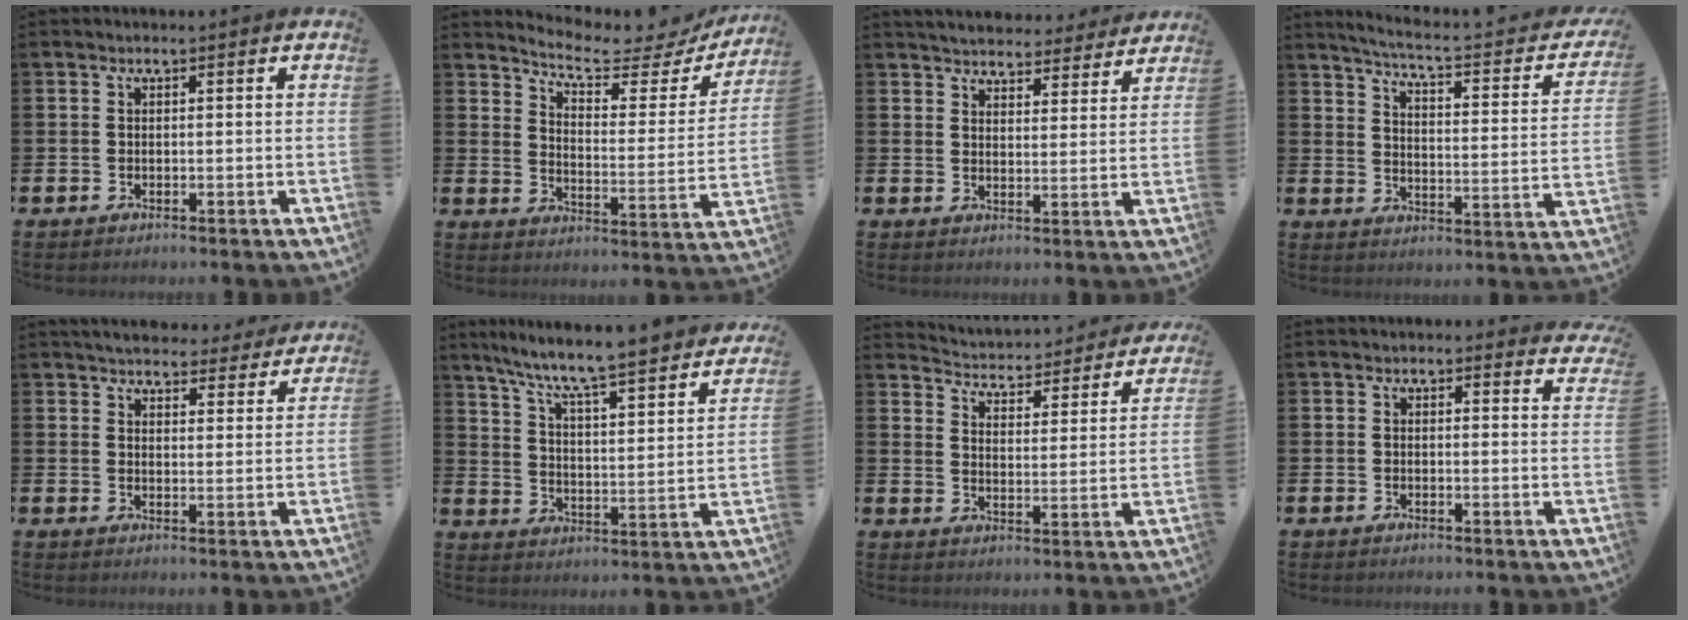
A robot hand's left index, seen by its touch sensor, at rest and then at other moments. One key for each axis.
{"total": 5.8, "fx": 5.1, "fy": 1.6, "fz": 2.2, "tx": -0.054, "ty": -0.043, "tz": 0.078}
{"total": 4.7, "fx": 4.6, "fy": 0.9, "fz": -0.1, "tx": -0.011, "ty": -0.034, "tz": 0.081}
{"total": 4.8, "fx": 4.1, "fy": 0.2, "fz": 2.4, "tx": -0.059, "ty": -0.041, "tz": 0.058}
{"total": 4.8, "fx": 4.7, "fy": 0.9, "fz": 0.4, "tx": -0.019, "ty": -0.030, "tz": 0.081}
{"total": 8.4, "fx": 7.8, "fy": 0.2, "fz": 3.1, "tx": -0.088, "ty": -0.066, "tz": 0.126}
{"total": 4.1, "fx": 4.0, "fy": 0.9, "fz": 0.1, "tx": -0.020, "ty": -0.043, "tz": 0.061}
{"total": 1.6, "fx": 1.6, "fy": 0.4, "fz": 0.0, "tx": 0.009, "ty": -0.006, "tz": 0.026}